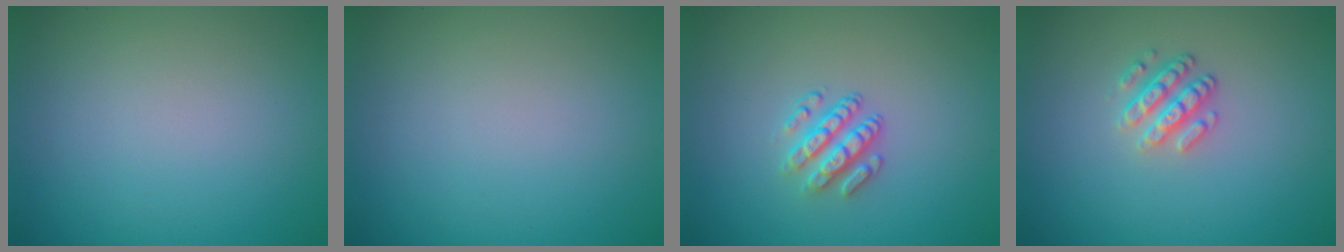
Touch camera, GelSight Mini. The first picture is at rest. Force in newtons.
{"total": 0.0}
{"total": 2.8, "press": 2.4, "slide": 1.5}
{"total": 2.6, "press": 2.4, "slide": 1.1}